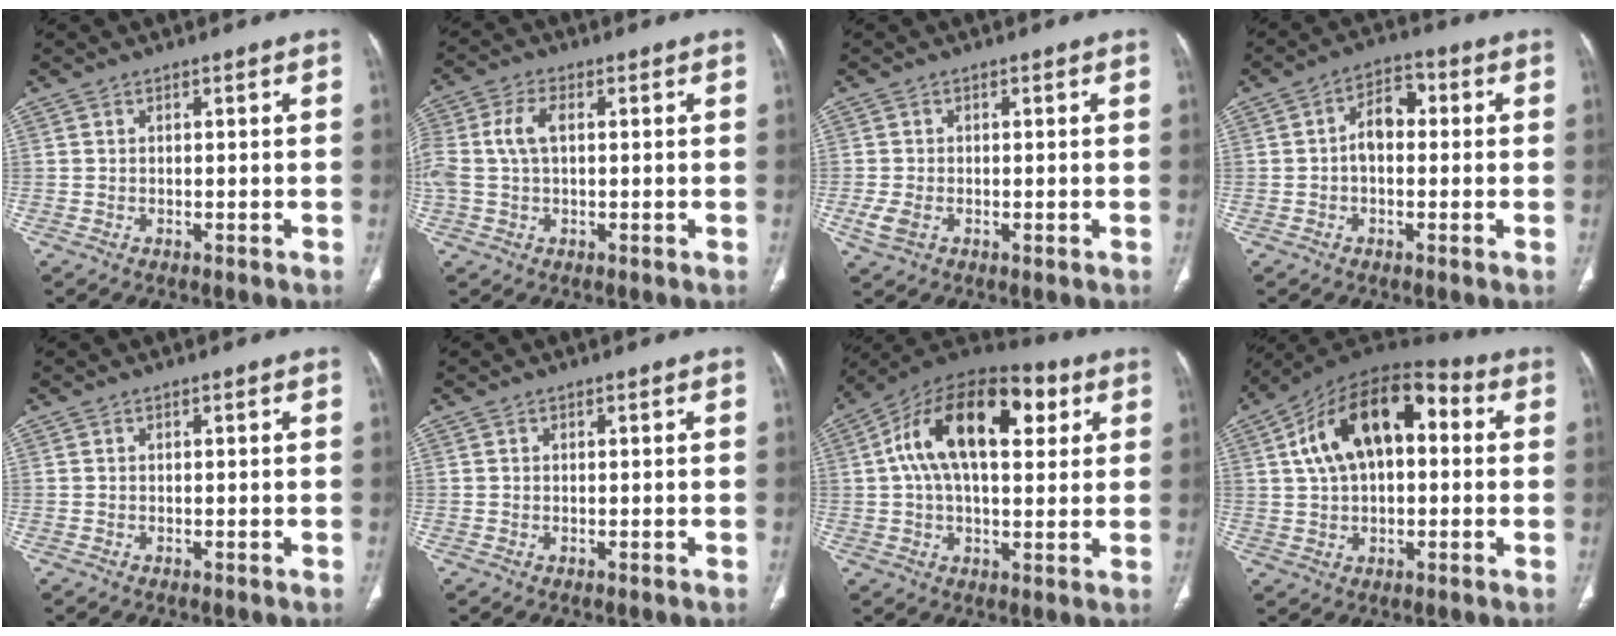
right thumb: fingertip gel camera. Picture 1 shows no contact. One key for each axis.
{"total": 7.2, "fx": 0.9, "fy": 4.1, "fz": 5.9, "tx": -0.148, "ty": 0.020, "tz": 0.019}
{"total": 3.1, "fx": -0.7, "fy": 2.1, "fz": 2.2, "tx": -0.056, "ty": -0.001, "tz": -0.010}
{"total": 6.1, "fx": 0.0, "fy": 3.9, "fz": 4.7, "tx": -0.066, "ty": 0.023, "tz": -0.011}
{"total": 0.0}
{"total": 0.0}
{"total": 21.5, "fx": 6.0, "fy": 11.2, "fz": 17.3, "tx": -0.275, "ty": 0.029, "tz": 0.088}
{"total": 18.7, "fx": 3.9, "fy": 10.6, "fz": 14.9, "tx": -0.228, "ty": 0.035, "tz": 0.053}